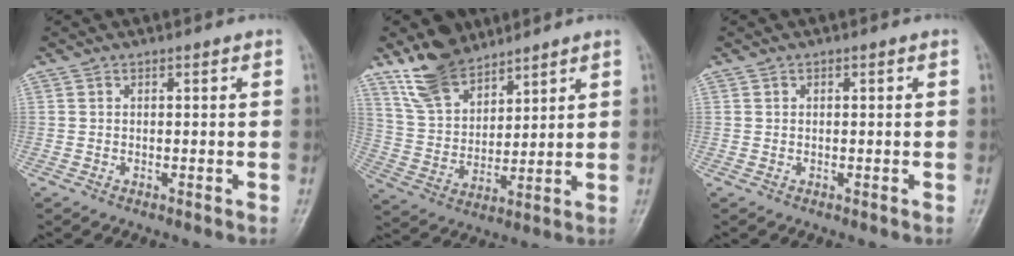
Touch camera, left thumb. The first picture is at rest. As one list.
[{"total": 11.4, "force": [9.0, 5.3, 4.7], "torque": [-0.074, -0.043, 0.186]}, {"total": 0.0}]